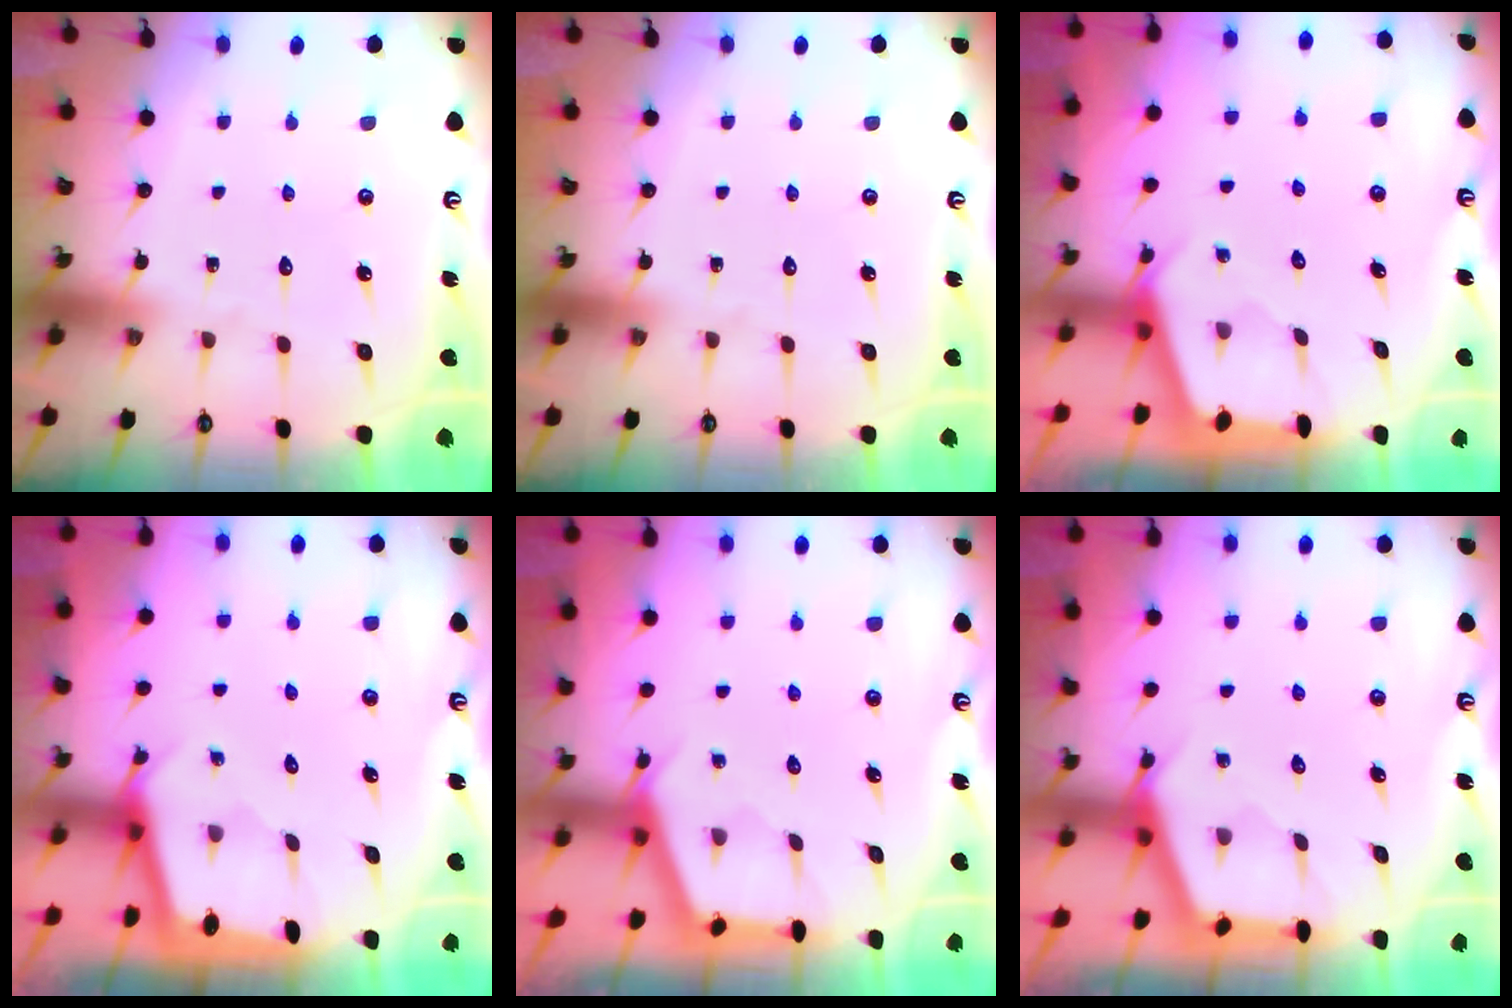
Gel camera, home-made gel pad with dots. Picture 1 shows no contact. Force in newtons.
{"total": 0.0}
{"total": 2.5, "press": 2.5, "slide": 0.3}
{"total": 1.6, "press": 1.6, "slide": 0.2}
{"total": 2.9, "press": 2.9, "slide": 0.3}
{"total": 3.0, "press": 3.0, "slide": 0.4}